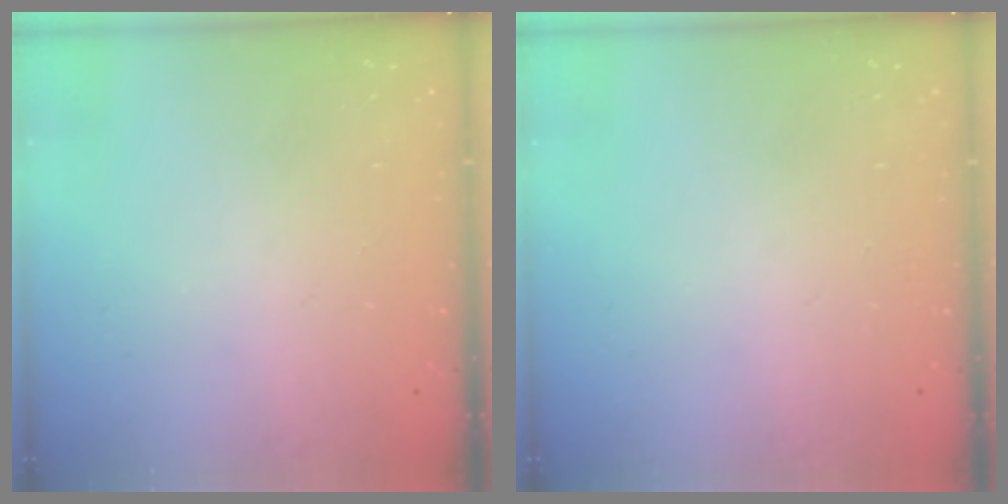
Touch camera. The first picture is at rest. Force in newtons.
{"total": 0.6, "press": 0.0, "slide": 0.6}